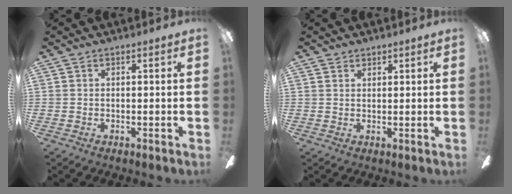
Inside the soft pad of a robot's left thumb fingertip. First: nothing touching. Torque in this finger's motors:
{"motor_torque": [0.10, 0.02, -0.01, -0.09, 0.03]}